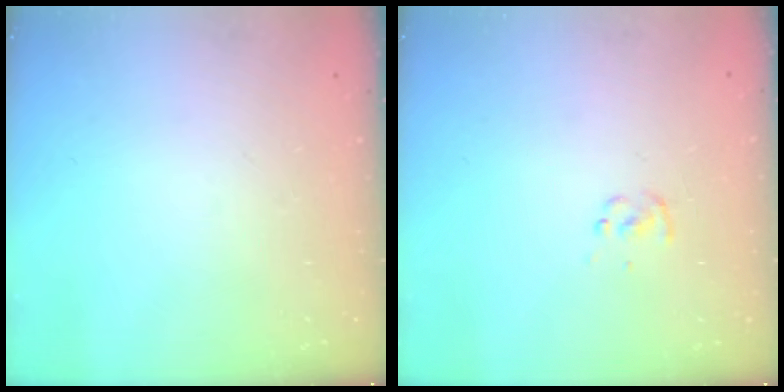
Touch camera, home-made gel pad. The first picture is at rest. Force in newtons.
{"total": 1.1, "press": 1.1, "slide": 0.2}